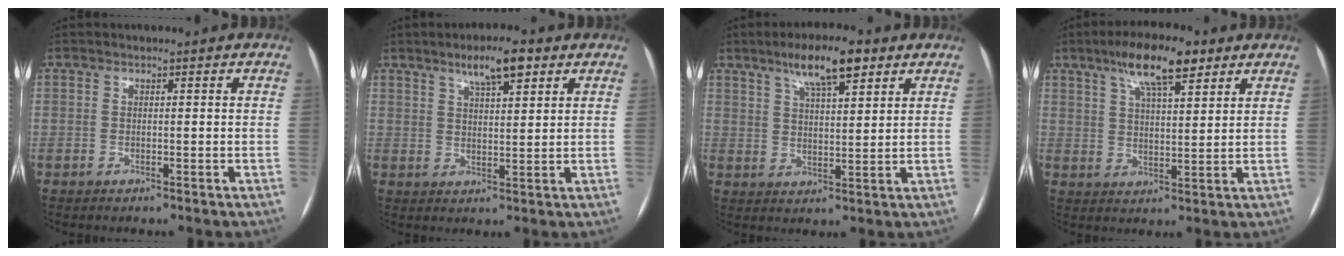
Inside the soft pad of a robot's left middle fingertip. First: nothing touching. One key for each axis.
{"total": 5.6, "fx": 3.4, "fy": 1.3, "fz": 4.3, "tx": -0.075, "ty": 0.009, "tz": 0.055}
{"total": 8.7, "fx": 5.5, "fy": 2.0, "fz": 6.4, "tx": -0.112, "ty": 0.012, "tz": 0.093}
{"total": 9.8, "fx": 6.2, "fy": 2.5, "fz": 7.2, "tx": -0.128, "ty": 0.016, "tz": 0.105}